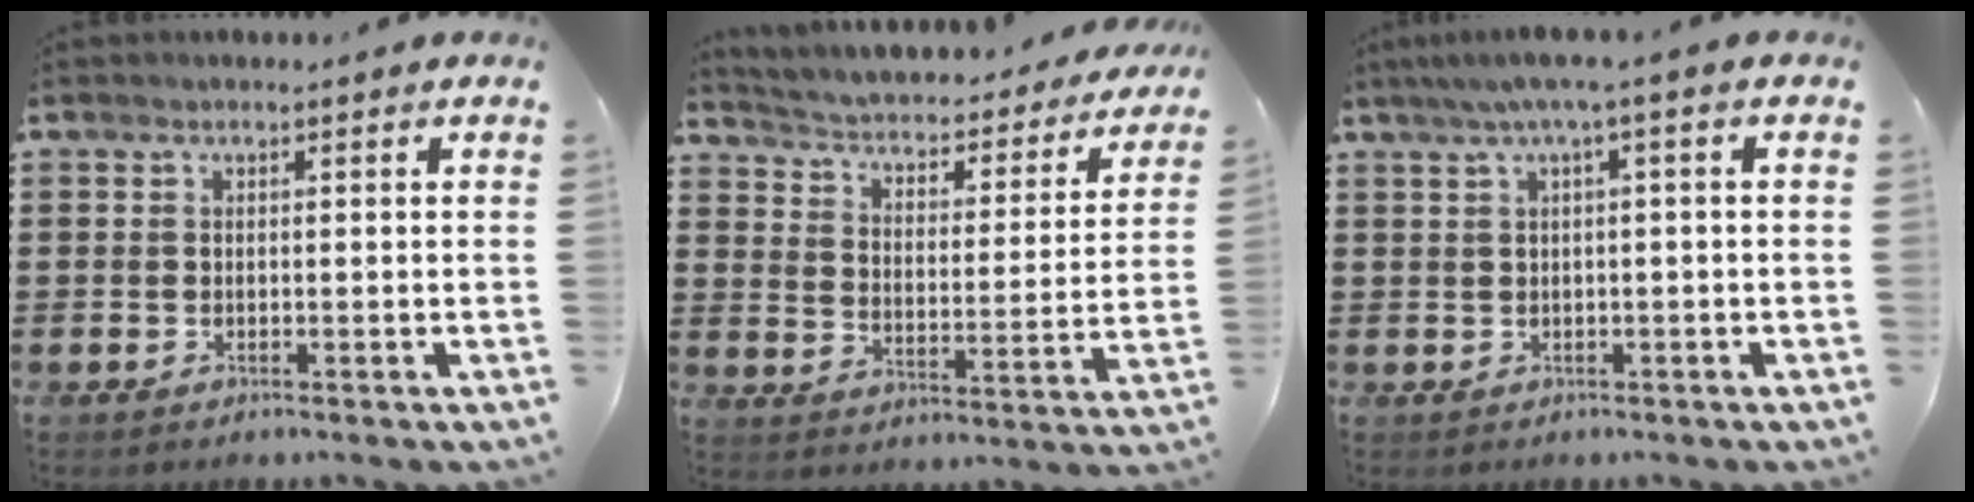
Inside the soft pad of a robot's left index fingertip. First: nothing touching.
{"total": 1.9, "force": [1.5, 0.6, 0.9], "torque": [-0.032, -0.026, 0.013]}
{"total": 2.7, "force": [0.0, -0.1, 2.7], "torque": [-0.049, 0.000, -0.004]}